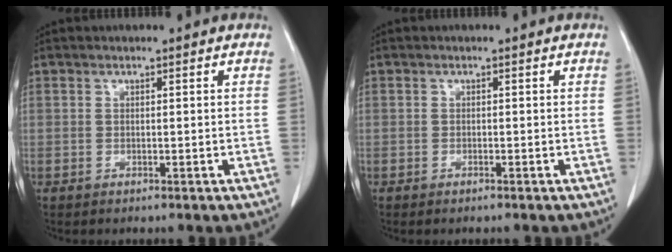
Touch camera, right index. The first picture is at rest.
{"total": 0.5, "force": [-0.4, 0.0, 0.2], "torque": [-0.010, -0.002, -0.007]}